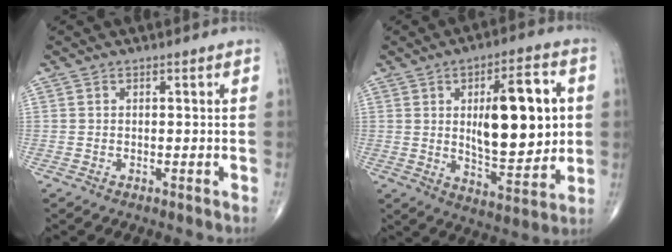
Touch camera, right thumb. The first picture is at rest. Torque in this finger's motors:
{"motor_torque": [2.01, 2.53, 0.37, -0.01, 0.13]}